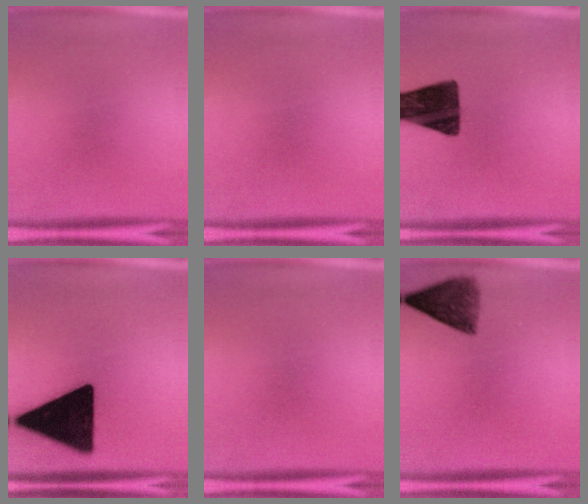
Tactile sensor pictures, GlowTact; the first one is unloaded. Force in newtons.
{"total": 0.0}
{"total": 14.3}
{"total": 19.5}
{"total": 0.0}
{"total": 6.9}